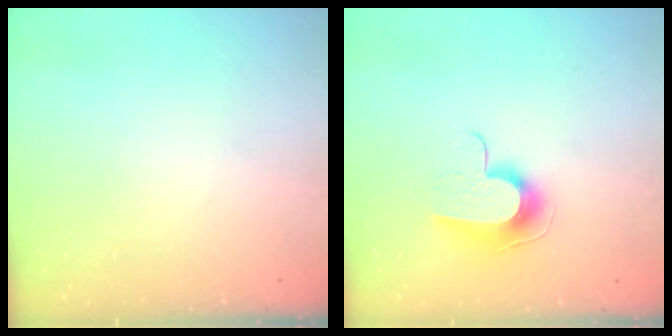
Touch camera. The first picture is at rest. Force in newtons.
{"total": 9.9, "press": 9.9, "slide": 0.3}